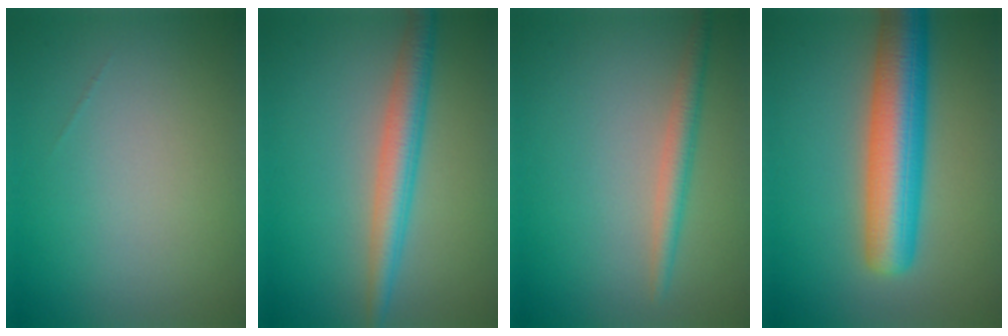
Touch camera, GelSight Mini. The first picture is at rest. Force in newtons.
{"total": 3.9, "press": 3.9, "slide": 0.1}
{"total": 2.3, "press": 2.3, "slide": 0.1}
{"total": 8.4, "press": 8.3, "slide": 0.3}